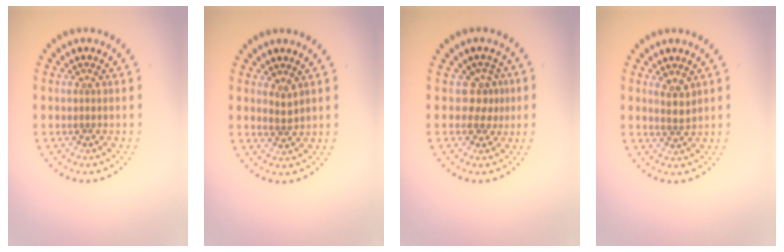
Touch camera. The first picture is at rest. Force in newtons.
{"total": 1.2, "press": 0.9, "slide": 0.8}
{"total": 2.2, "press": 1.5, "slide": 1.6}
{"total": 1.6, "press": 1.3, "slide": 1.0}